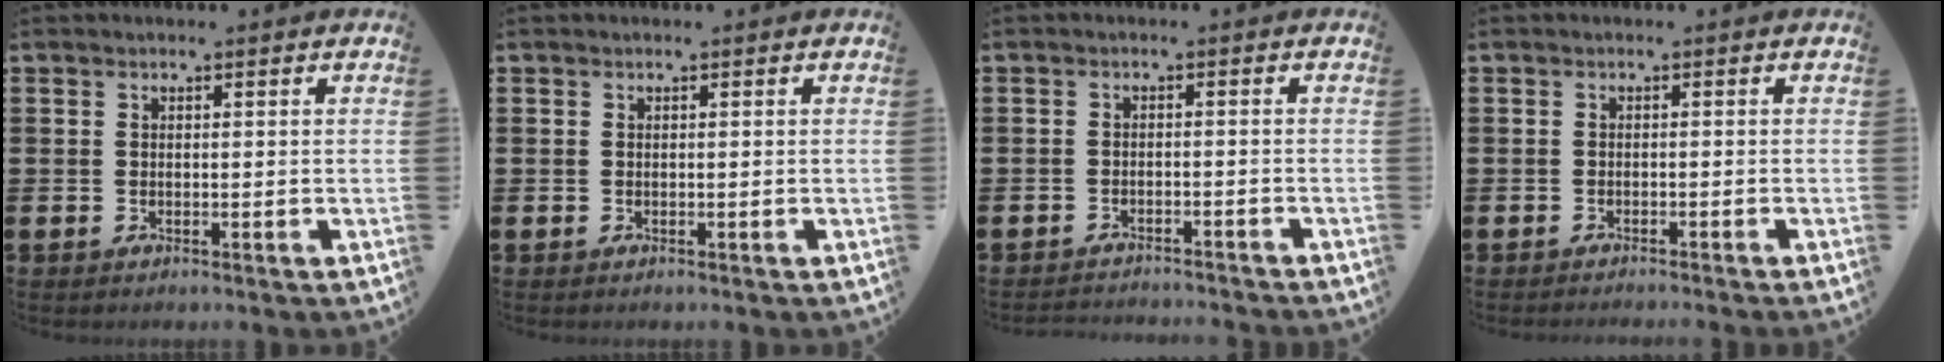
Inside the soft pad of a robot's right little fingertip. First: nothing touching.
{"total": 0.0}
{"total": 1.6, "force": [-1.6, -0.2, -0.1], "torque": [-0.002, 0.004, -0.035]}
{"total": 0.7, "force": [-0.6, -0.2, 0.0], "torque": [0.001, 0.001, -0.013]}